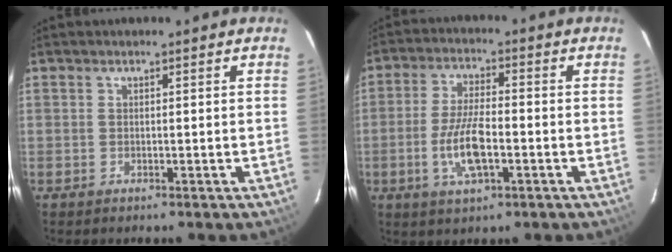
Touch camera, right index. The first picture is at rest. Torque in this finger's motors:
{"motor_torque": [1.73, -0.31, 0.80, 0.10]}